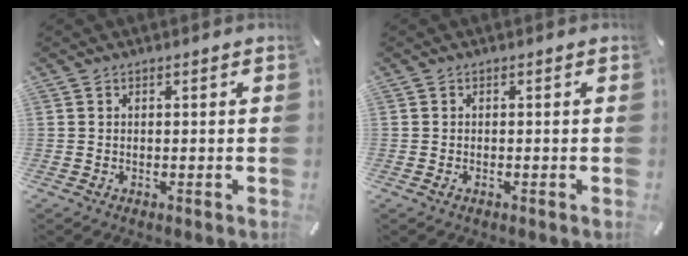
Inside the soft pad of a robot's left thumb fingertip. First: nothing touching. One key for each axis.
{"total": 0.7, "fx": -0.4, "fy": 0.3, "fz": 0.5, "tx": -0.009, "ty": -0.002, "tz": -0.006}